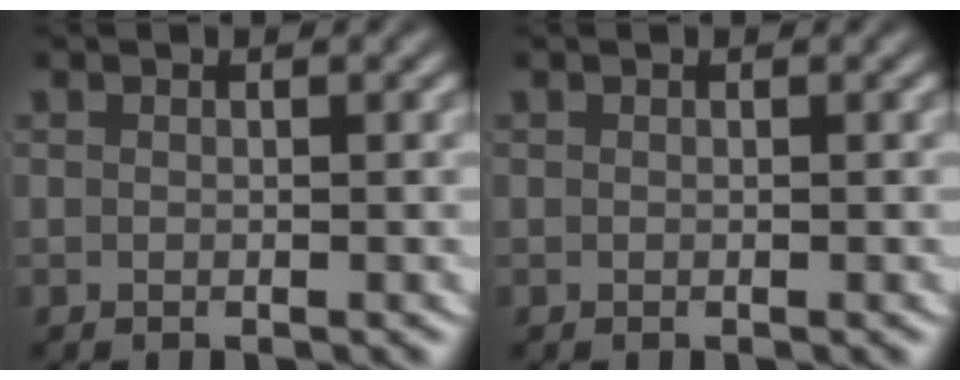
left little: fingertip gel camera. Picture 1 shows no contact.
{"total": 0.0}